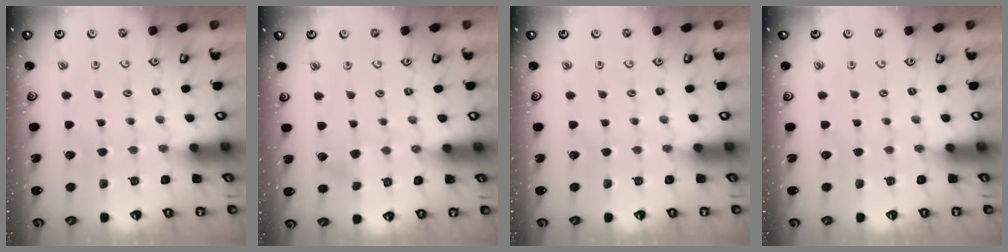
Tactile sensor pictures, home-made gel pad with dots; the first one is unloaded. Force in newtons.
{"total": 1.9, "press": 1.9, "slide": 0.2}
{"total": 0.0}
{"total": 0.0}